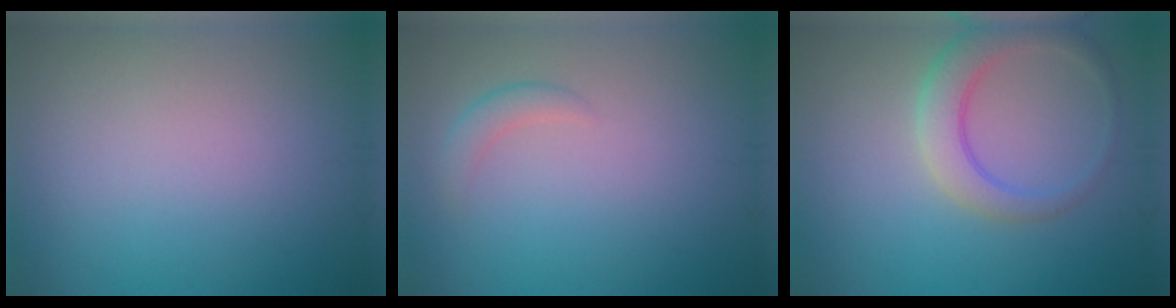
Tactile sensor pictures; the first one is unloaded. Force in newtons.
{"total": 1.4, "press": 1.4, "slide": 0.1}
{"total": 4.0, "press": 4.0, "slide": 0.3}